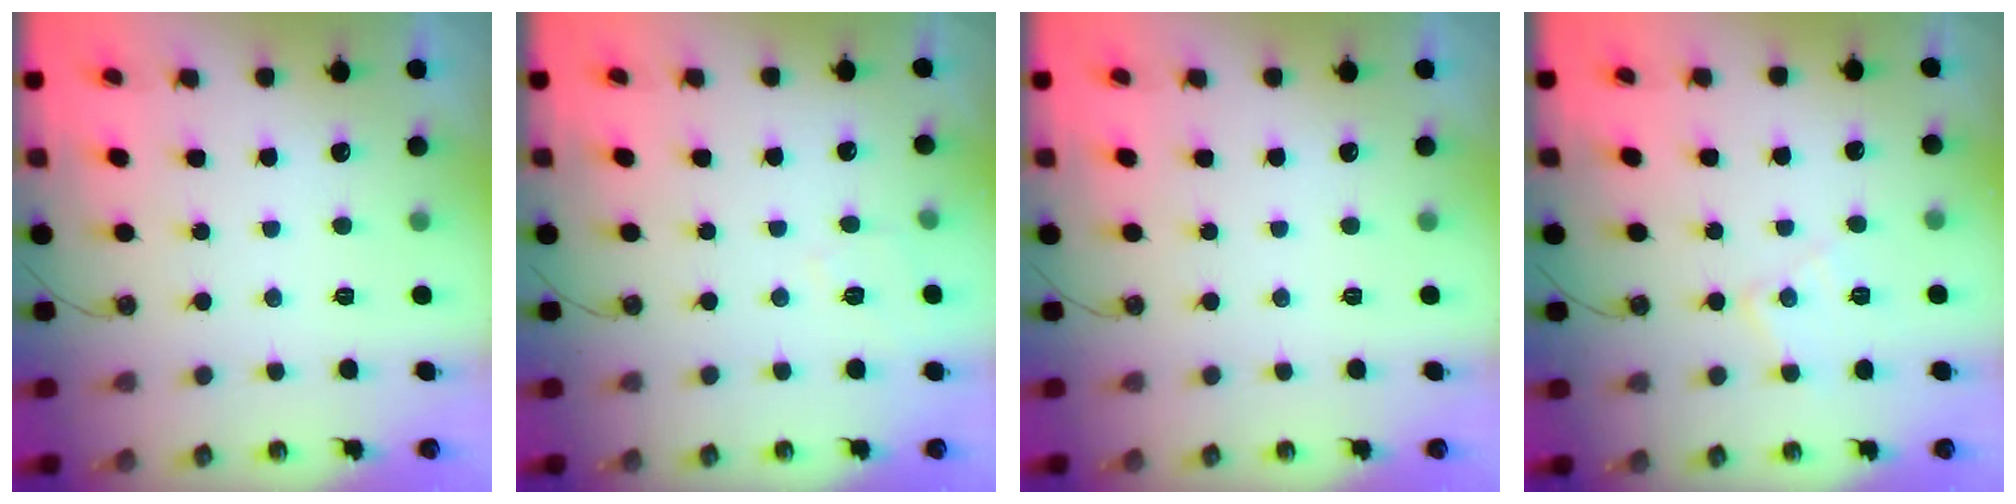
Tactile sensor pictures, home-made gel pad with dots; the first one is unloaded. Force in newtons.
{"total": 4.7, "press": 4.7, "slide": 0.6}
{"total": 0.0}
{"total": 7.5, "press": 7.5, "slide": 0.6}